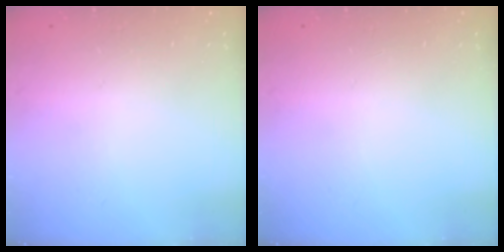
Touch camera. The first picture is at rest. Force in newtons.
{"total": 0.0}